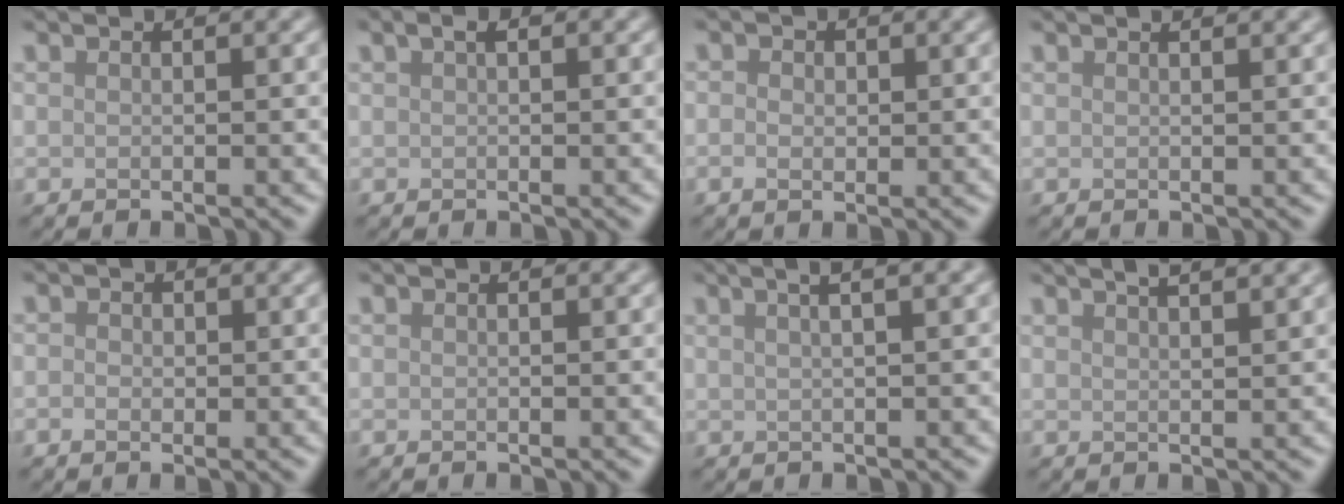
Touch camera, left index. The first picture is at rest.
{"total": 1.2, "force": [0.7, 0.4, 0.9], "torque": [-0.015, 0.004, 0.012]}
{"total": 1.3, "force": [0.1, 1.0, 0.8], "torque": [-0.015, 0.000, -0.003]}
{"total": 1.6, "force": [1.3, 0.5, 0.8], "torque": [-0.007, 0.001, 0.007]}
{"total": 1.0, "force": [0.0, 0.8, 0.6], "torque": [-0.011, -0.002, -0.004]}
{"total": 0.0}
{"total": 5.1, "force": [2.9, 1.9, 3.8], "torque": [-0.025, 0.033, 0.007]}
{"total": 6.1, "force": [4.1, 2.5, 3.8], "torque": [-0.019, 0.045, 0.026]}